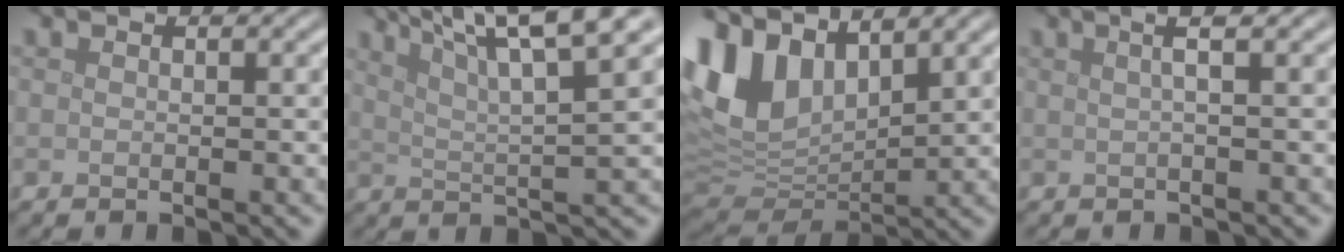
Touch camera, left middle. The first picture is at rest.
{"total": 9.0, "force": [5.5, 1.4, 6.9], "torque": [-0.099, 0.022, 0.080]}
{"total": 8.0, "force": [4.7, 4.5, 4.7], "torque": [-0.113, 0.003, 0.092]}
{"total": 2.7, "force": [0.9, 0.6, 2.5], "torque": [-0.037, 0.008, 0.007]}